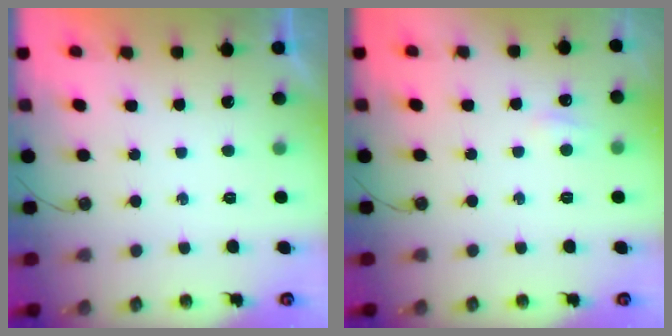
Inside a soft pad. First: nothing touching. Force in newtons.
{"total": 3.7, "press": 3.7, "slide": 0.5}